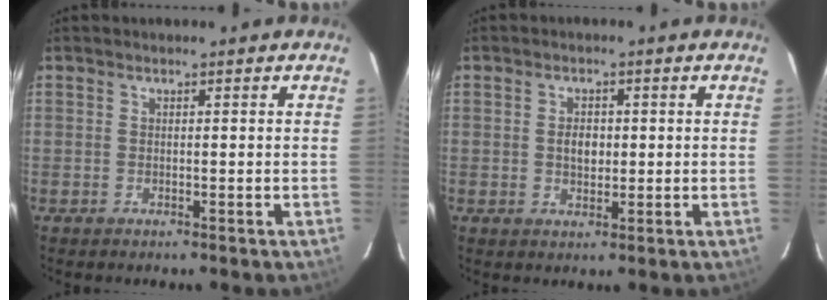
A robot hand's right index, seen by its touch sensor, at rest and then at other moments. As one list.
[{"total": 3.1, "force": [0.1, 2.2, 2.1], "torque": [-0.035, 0.005, 0.003]}]